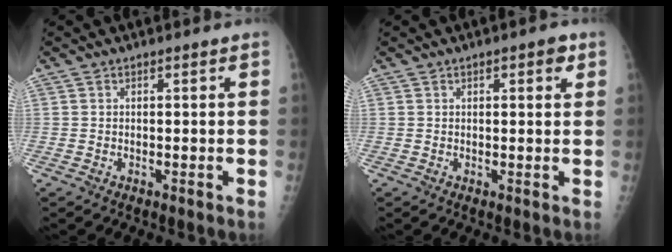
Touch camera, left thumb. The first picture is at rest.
{"total": 2.8, "force": [1.3, 1.1, 2.2], "torque": [-0.019, -0.001, 0.014]}